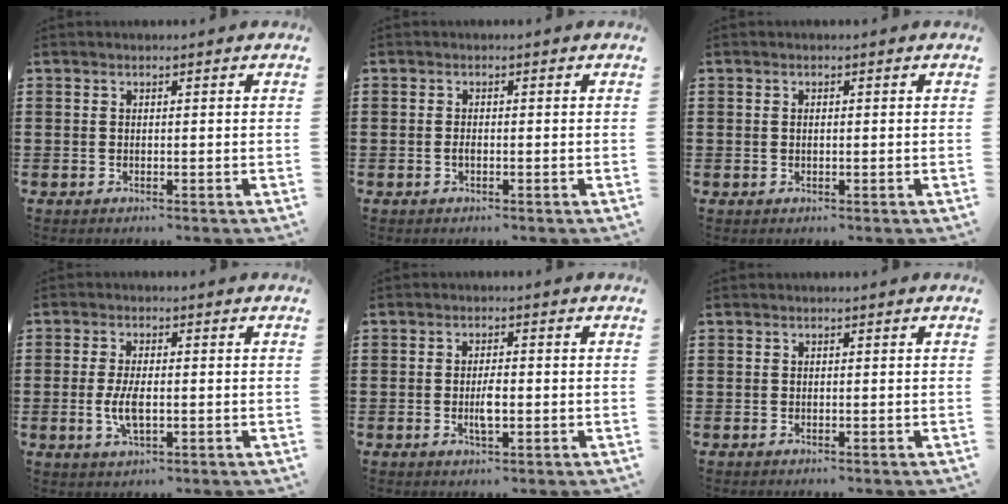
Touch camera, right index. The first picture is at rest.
{"total": 0.8, "force": [-0.3, 0.3, 0.6], "torque": [-0.014, -0.005, -0.005]}
{"total": 0.7, "force": [0.0, 0.3, 0.6], "torque": [-0.013, 0.000, 0.001]}
{"total": 4.7, "force": [-0.6, 2.0, 4.2], "torque": [-0.095, -0.005, -0.016]}
{"total": 3.2, "force": [-0.6, 1.0, 3.0], "torque": [-0.060, -0.002, -0.013]}
{"total": 0.0}